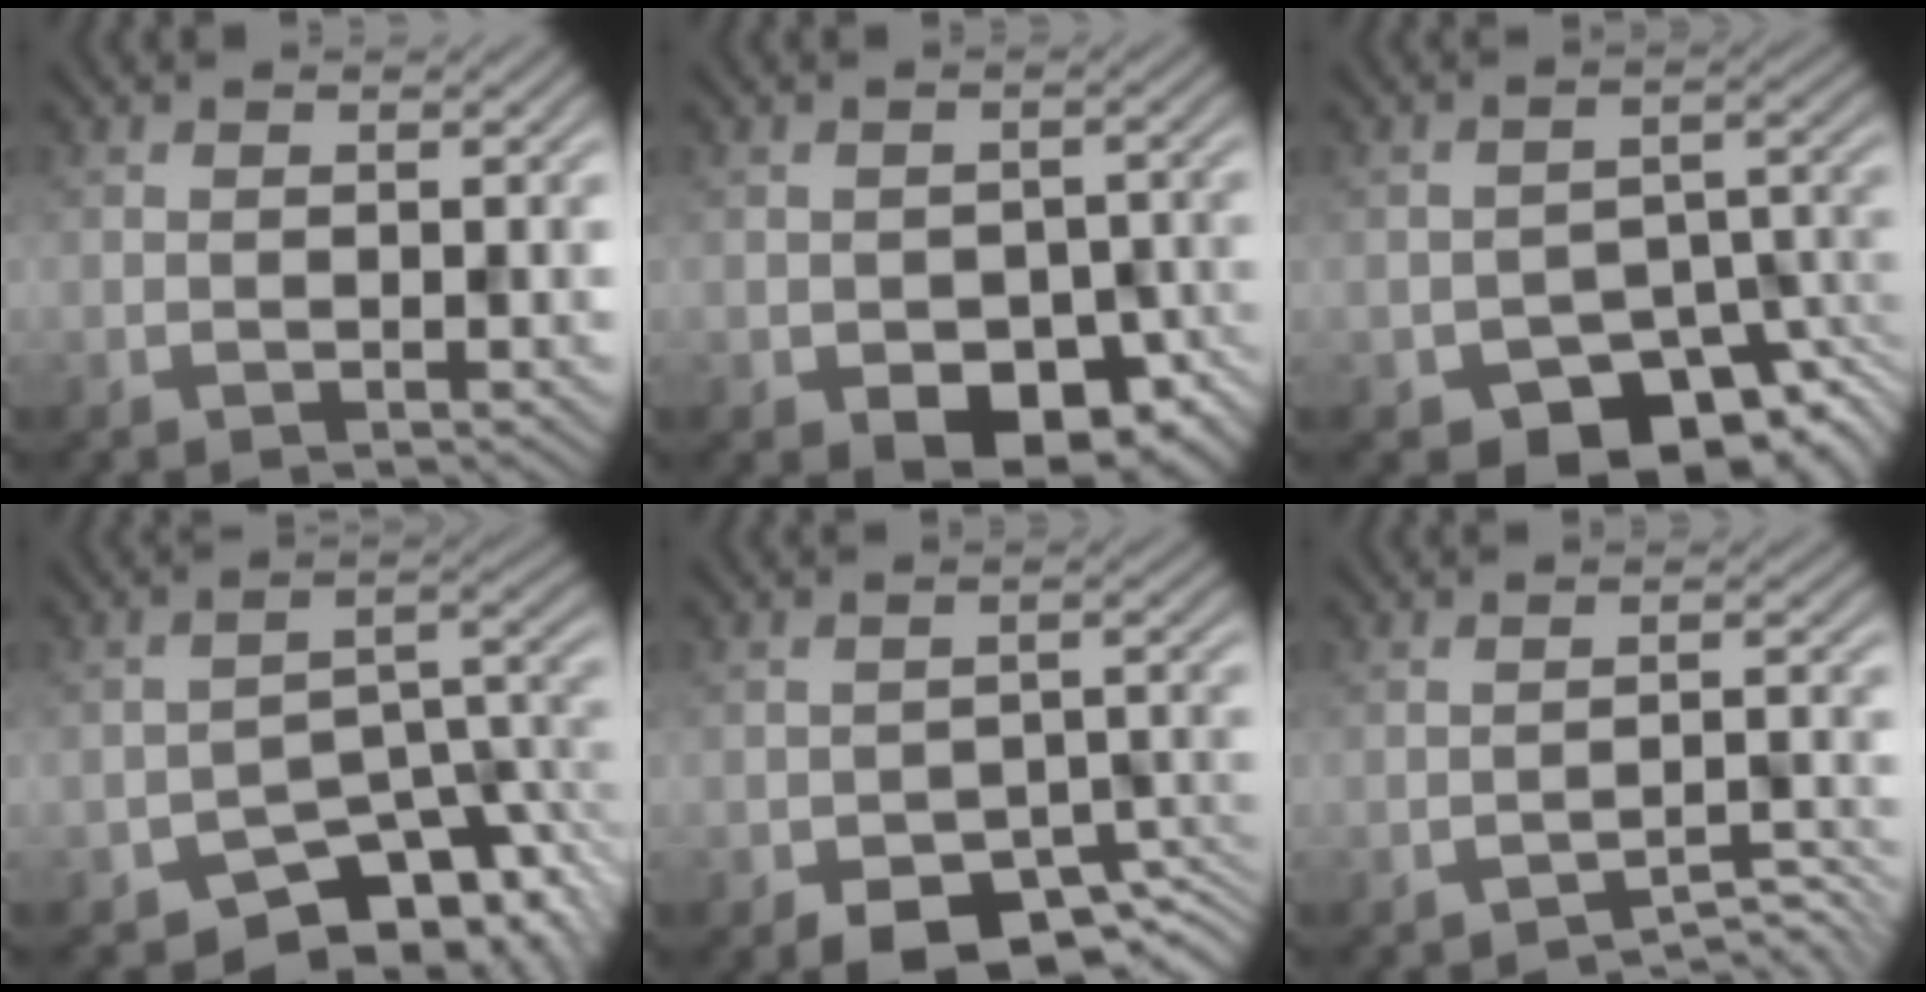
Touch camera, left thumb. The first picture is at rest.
{"total": 8.5, "force": [-3.8, 5.4, 5.2], "torque": [-0.089, -0.034, -0.037]}
{"total": 10.2, "force": [-6.3, 5.5, 5.7], "torque": [-0.080, -0.024, -0.100]}
{"total": 9.6, "force": [-7.0, 4.7, 4.6], "torque": [-0.051, -0.018, -0.115]}
{"total": 7.8, "force": [-5.4, 3.8, 4.2], "torque": [-0.049, -0.015, -0.085]}
{"total": 3.3, "force": [-2.9, 0.6, 1.5], "torque": [-0.020, 0.006, -0.044]}